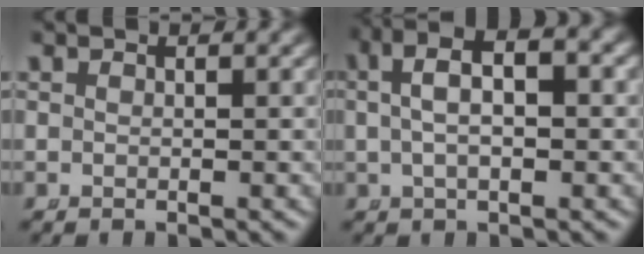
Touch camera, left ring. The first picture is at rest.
{"total": 5.5, "force": [1.6, 2.7, 4.5], "torque": [-0.060, 0.024, 0.012]}